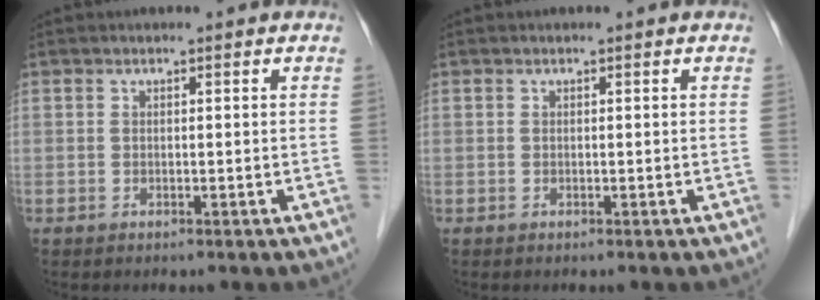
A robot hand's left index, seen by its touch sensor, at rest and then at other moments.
{"total": 0.0}